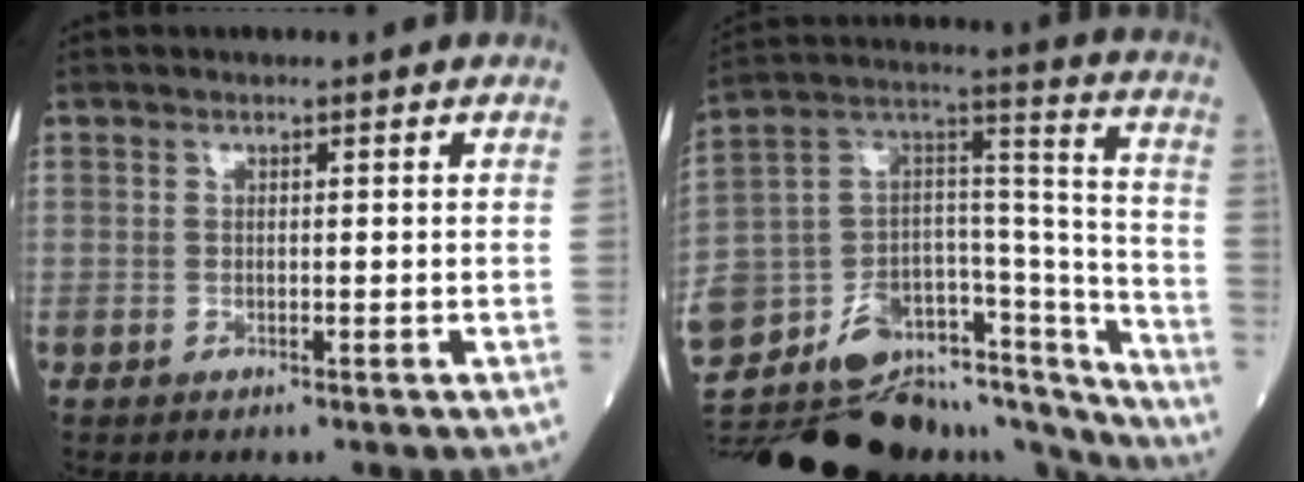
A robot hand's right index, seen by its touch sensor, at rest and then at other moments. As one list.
[{"total": 40.0, "force": [-34.7, 9.5, 17.5], "torque": [-0.283, -0.009, -0.500]}]